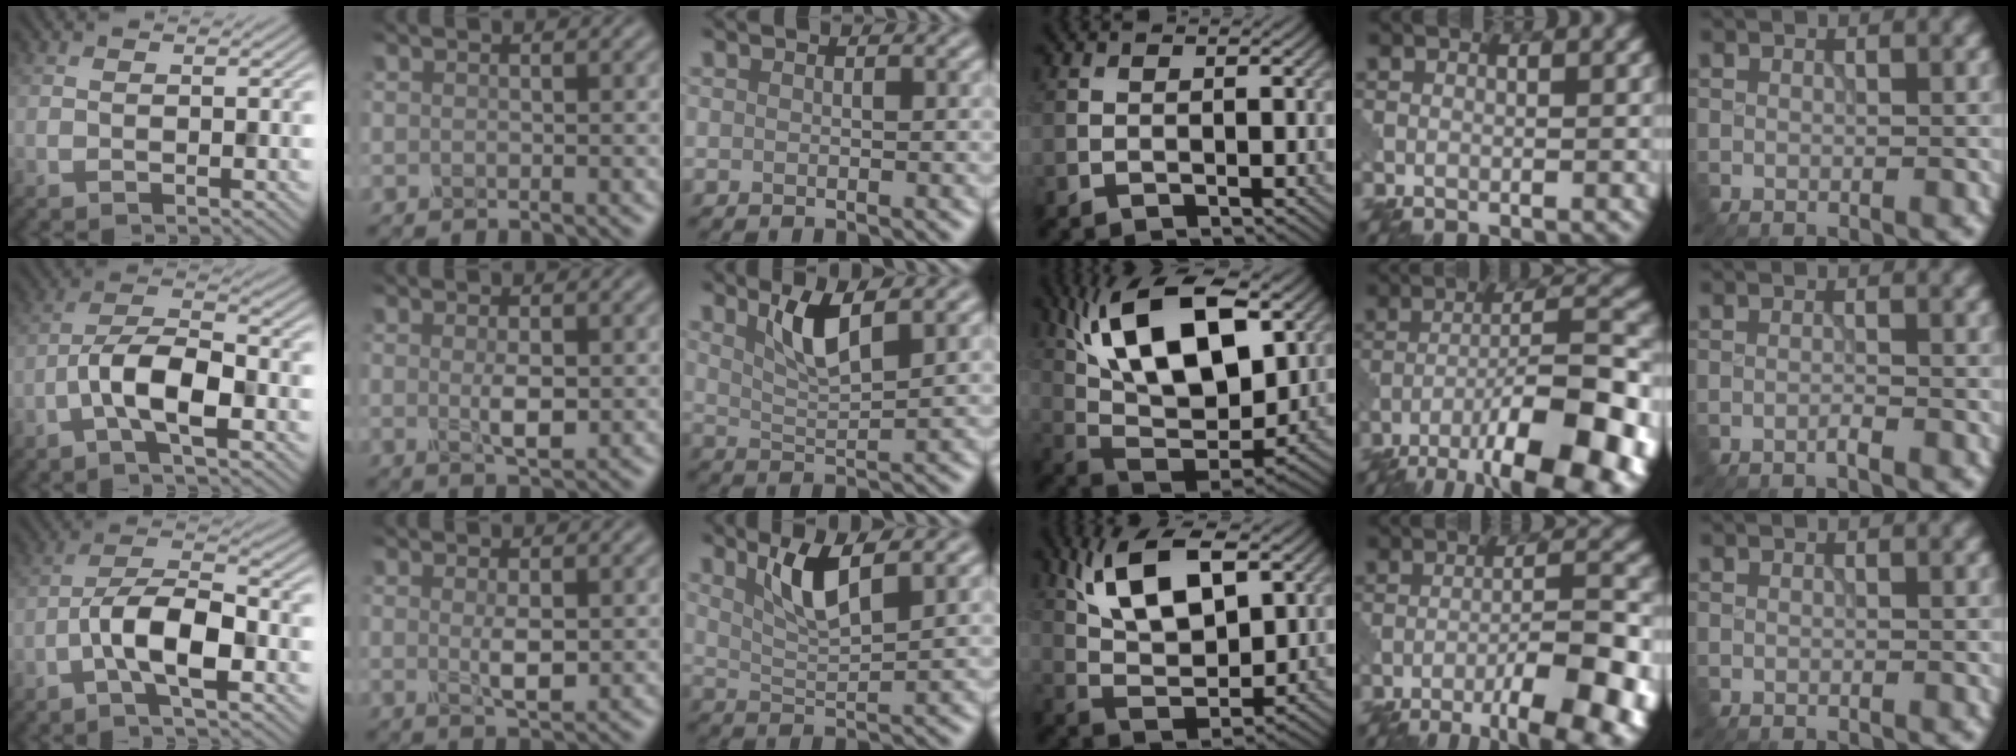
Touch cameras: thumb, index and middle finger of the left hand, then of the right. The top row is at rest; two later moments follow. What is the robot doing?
{"motion": "disassemble", "object": "glue stick"}